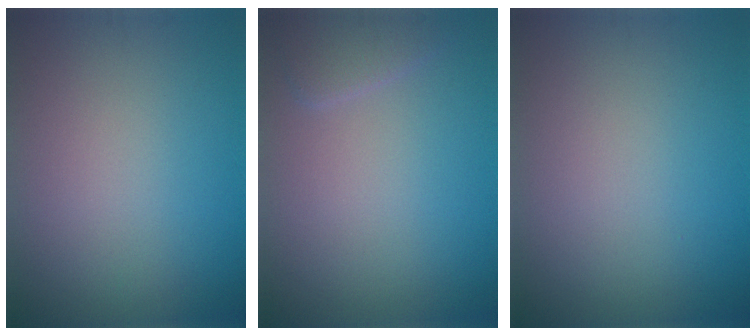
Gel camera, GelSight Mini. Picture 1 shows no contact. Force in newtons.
{"total": 1.6, "press": 1.6, "slide": 0.2}
{"total": 0.0}